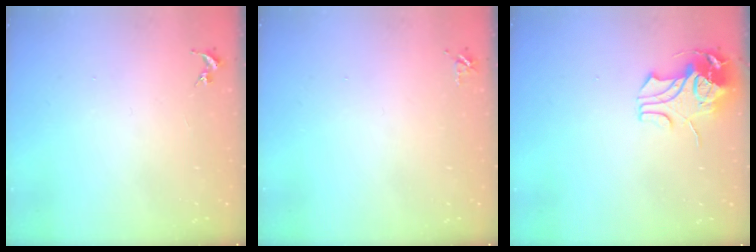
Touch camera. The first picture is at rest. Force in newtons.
{"total": 4.1, "press": 4.1, "slide": 0.5}
{"total": 8.8, "press": 8.7, "slide": 1.0}